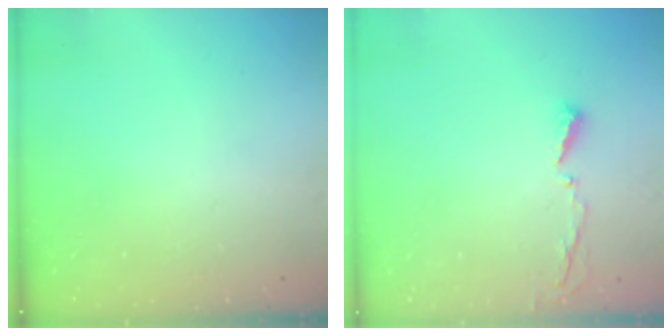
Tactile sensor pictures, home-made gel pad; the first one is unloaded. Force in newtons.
{"total": 3.4, "press": 3.4, "slide": 0.4}